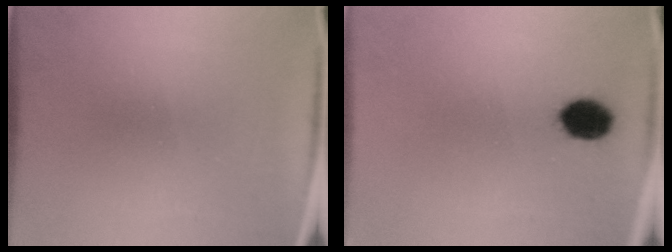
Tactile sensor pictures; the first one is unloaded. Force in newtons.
{"total": 6.3}